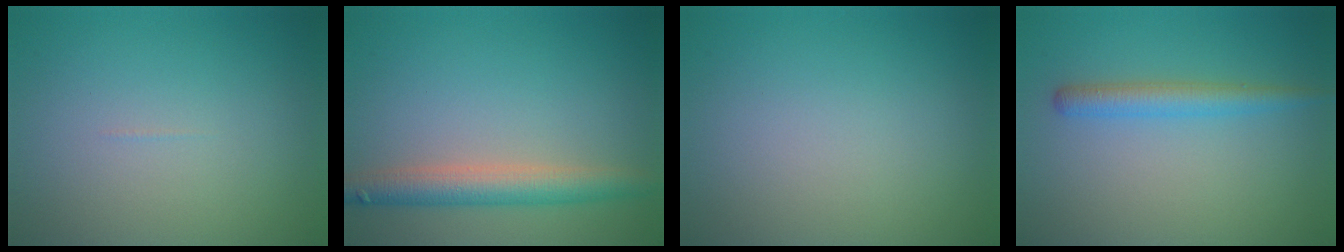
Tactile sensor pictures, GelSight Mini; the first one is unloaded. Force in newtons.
{"total": 3.9, "press": 3.9, "slide": 0.3}
{"total": 0.0}
{"total": 2.6, "press": 2.6, "slide": 0.1}